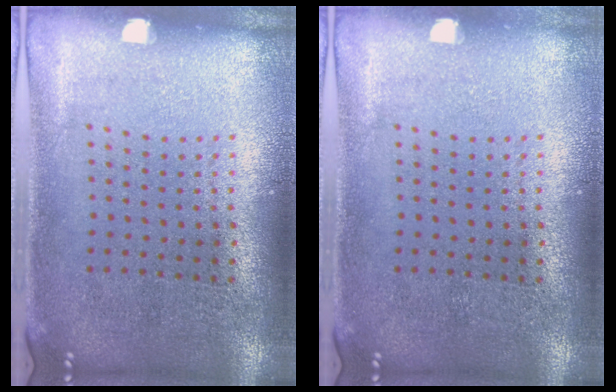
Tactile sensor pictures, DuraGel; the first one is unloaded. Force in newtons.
{"total": 0.0}